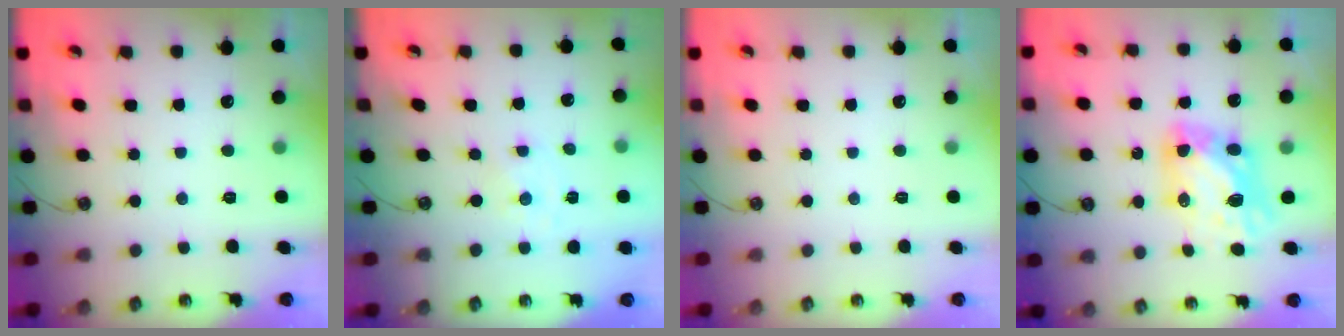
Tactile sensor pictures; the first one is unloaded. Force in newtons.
{"total": 0.0}
{"total": 0.0}
{"total": 9.0, "press": 9.0, "slide": 1.1}